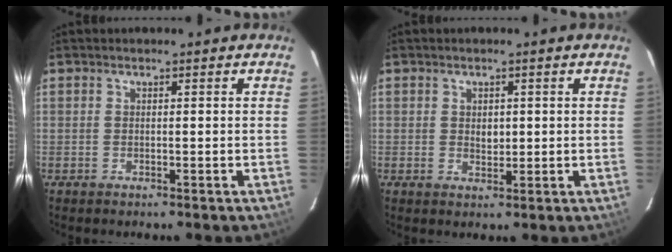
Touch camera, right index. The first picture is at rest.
{"total": 2.2, "force": [0.3, 1.6, 1.4], "torque": [-0.021, 0.001, 0.007]}